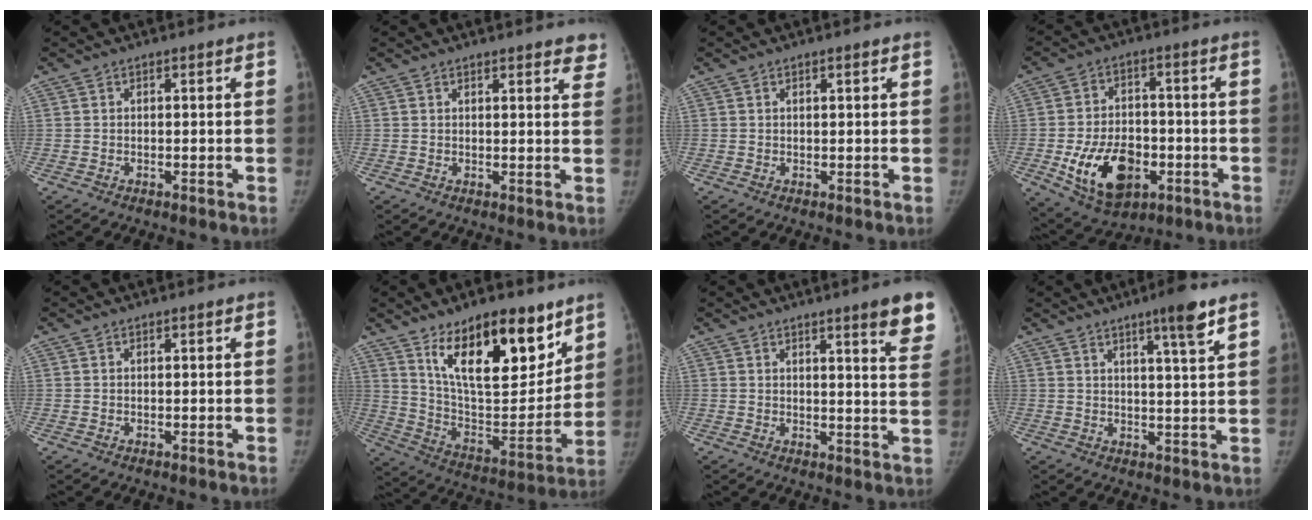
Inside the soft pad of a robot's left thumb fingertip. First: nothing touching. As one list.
[{"total": 5.4, "force": [4.4, 1.7, 2.6], "torque": [0.002, -0.016, 0.044]}, {"total": 0.7, "force": [0.4, 0.1, 0.6], "torque": [-0.009, 0.000, 0.008]}, {"total": 15.2, "force": [-4.7, 9.9, 10.5], "torque": [-0.149, 0.015, -0.063]}, {"total": 0.0}, {"total": 22.6, "force": [13.6, 9.5, 15.4], "torque": [-0.187, -0.077, 0.237]}, {"total": 10.0, "force": [6.8, 1.1, 7.2], "torque": [-0.068, -0.037, 0.072]}, {"total": 6.9, "force": [4.4, 0.1, 5.4], "torque": [-0.081, -0.026, 0.067]}]